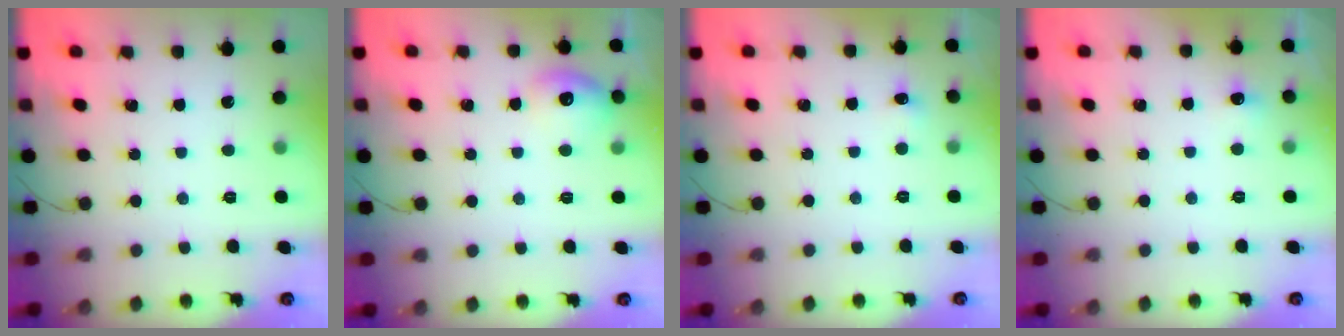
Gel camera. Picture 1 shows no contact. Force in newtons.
{"total": 9.9, "press": 9.8, "slide": 1.3}
{"total": 3.7, "press": 3.5, "slide": 1.0}
{"total": 4.6, "press": 4.5, "slide": 1.1}